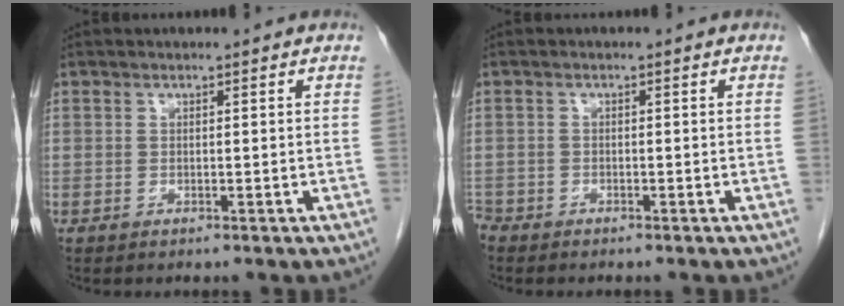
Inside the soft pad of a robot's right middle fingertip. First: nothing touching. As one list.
[{"total": 2.1, "force": [-1.8, 0.9, 0.2], "torque": [-0.010, -0.001, -0.035]}]